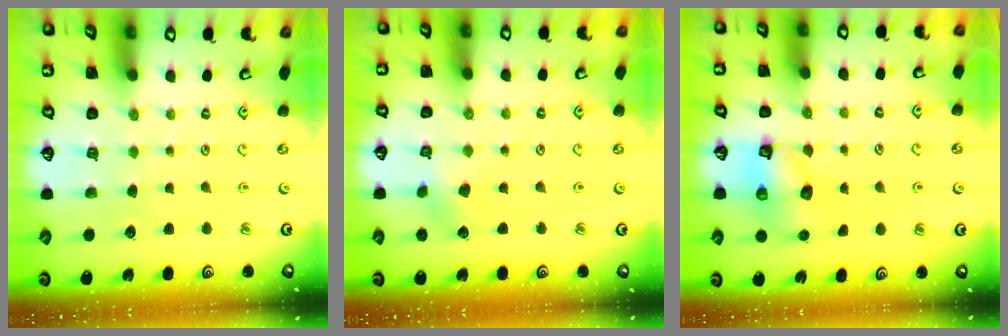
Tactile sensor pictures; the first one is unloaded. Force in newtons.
{"total": 3.2, "press": 3.2, "slide": 0.4}
{"total": 8.3, "press": 8.3, "slide": 0.5}